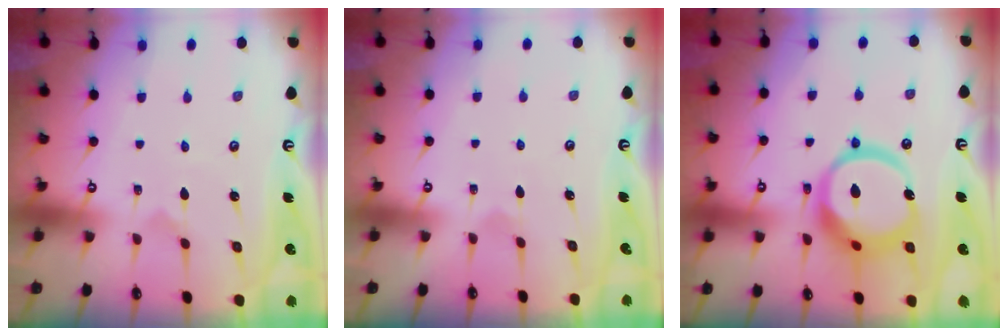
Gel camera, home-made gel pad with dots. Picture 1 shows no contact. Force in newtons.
{"total": 2.7, "press": 2.7, "slide": 0.1}
{"total": 17.1, "press": 17.0, "slide": 2.1}